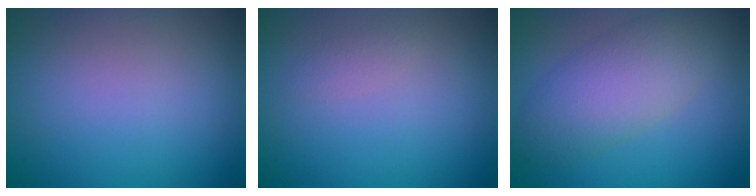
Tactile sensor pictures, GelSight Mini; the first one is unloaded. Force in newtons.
{"total": 0.8, "press": 0.8, "slide": 0.0}
{"total": 5.3, "press": 5.3, "slide": 0.2}